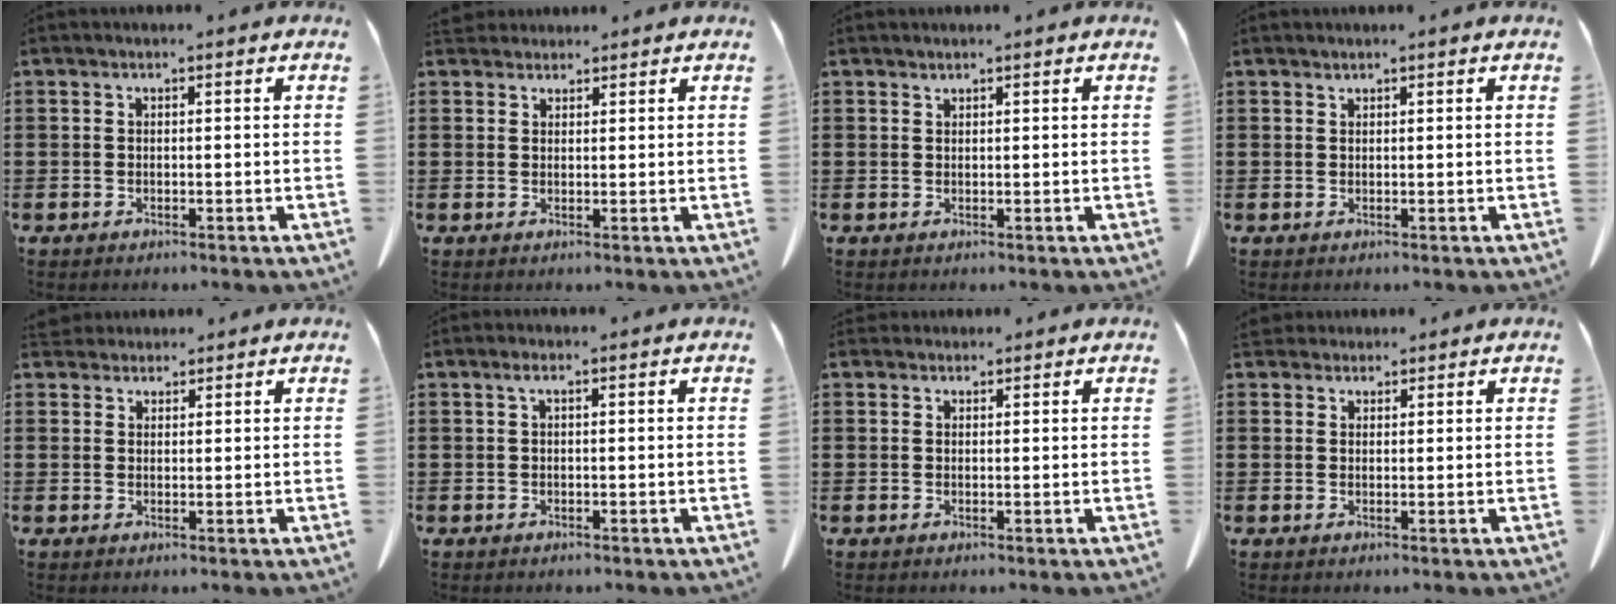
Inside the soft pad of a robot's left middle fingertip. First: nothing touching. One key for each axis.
{"total": 2.2, "fx": 2.1, "fy": 0.7, "fz": 0.2, "tx": -0.011, "ty": 0.000, "tz": 0.043}
{"total": 0.6, "fx": 0.6, "fy": -0.1, "fz": 0.0, "tx": -0.003, "ty": -0.004, "tz": 0.015}
{"total": 0.6, "fx": 0.6, "fy": -0.1, "fz": 0.0, "tx": -0.003, "ty": -0.004, "tz": 0.013}
{"total": 2.4, "fx": 2.3, "fy": 0.7, "fz": 0.2, "tx": -0.011, "ty": -0.003, "tz": 0.046}
{"total": 1.0, "fx": 0.2, "fy": 0.0, "fz": 1.0, "tx": -0.021, "ty": -0.002, "tz": 0.006}
{"total": 1.2, "fx": 1.2, "fy": 0.4, "fz": 0.0, "tx": -0.005, "ty": -0.001, "tz": 0.025}
{"total": 2.4, "fx": 2.2, "fy": 0.9, "fz": 0.4, "tx": -0.016, "ty": 0.000, "tz": 0.044}